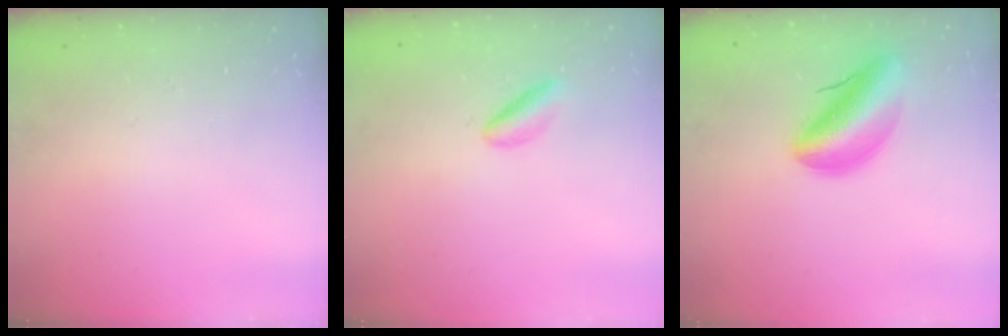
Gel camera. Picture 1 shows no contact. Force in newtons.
{"total": 2.9, "press": 2.9, "slide": 0.4}
{"total": 11.5, "press": 10.8, "slide": 3.7}